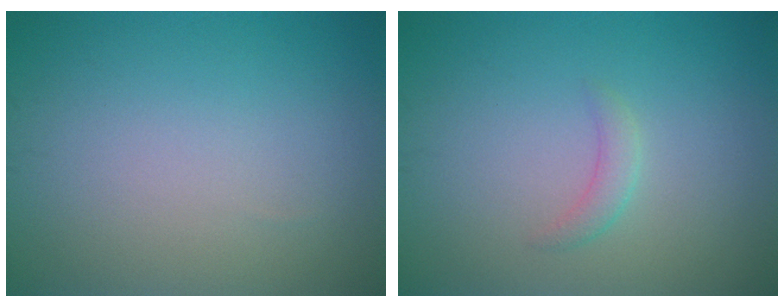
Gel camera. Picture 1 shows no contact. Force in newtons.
{"total": 1.3, "press": 1.3, "slide": 0.0}